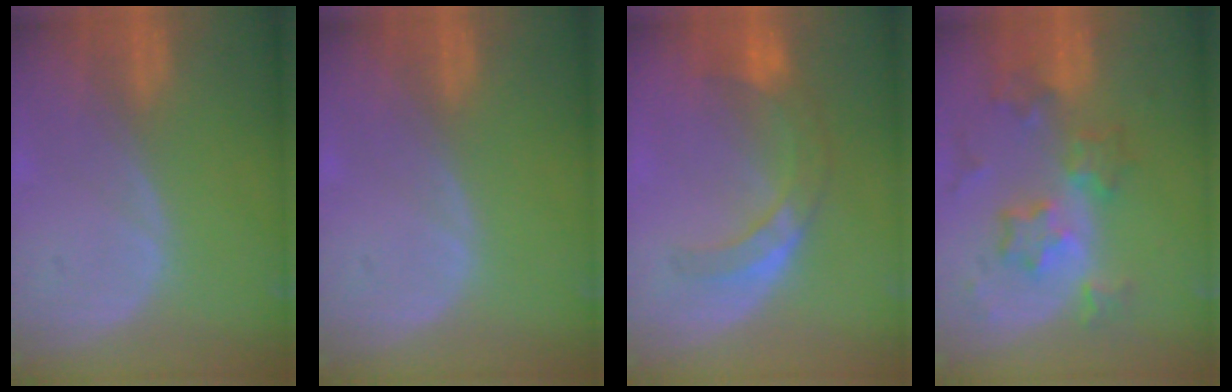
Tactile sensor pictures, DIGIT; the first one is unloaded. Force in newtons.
{"total": 0.0}
{"total": 7.3, "press": 6.4, "slide": 3.6}
{"total": 8.6, "press": 7.6, "slide": 4.0}